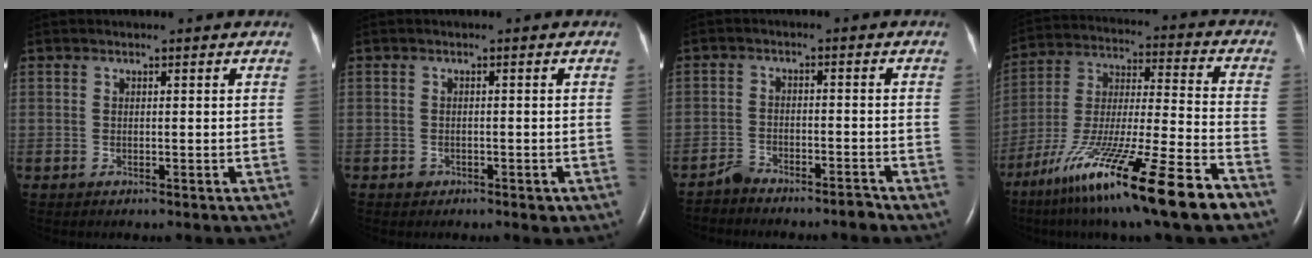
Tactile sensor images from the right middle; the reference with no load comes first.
{"total": 1.6, "force": [-0.8, 1.2, 0.6], "torque": [-0.007, 0.003, -0.007]}
{"total": 3.3, "force": [-3.2, 0.4, 0.4], "torque": [-0.007, -0.003, -0.058]}
{"total": 22.9, "force": [-14.6, 1.1, 17.6], "torque": [-0.295, -0.050, -0.258]}